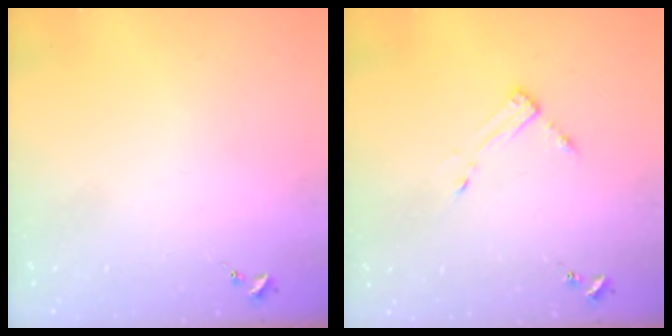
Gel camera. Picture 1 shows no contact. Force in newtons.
{"total": 3.0, "press": 3.0, "slide": 0.3}